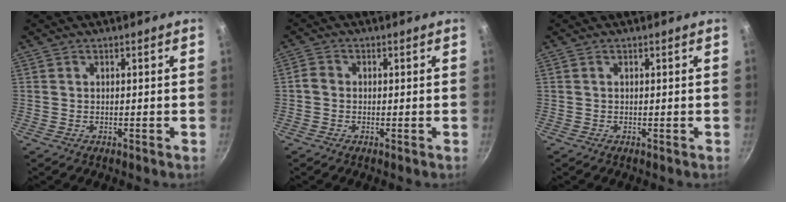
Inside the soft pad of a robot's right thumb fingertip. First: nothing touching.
{"total": 1.9, "force": [-0.4, 1.7, 0.9], "torque": [-0.017, 0.009, -0.014]}
{"total": 0.0}